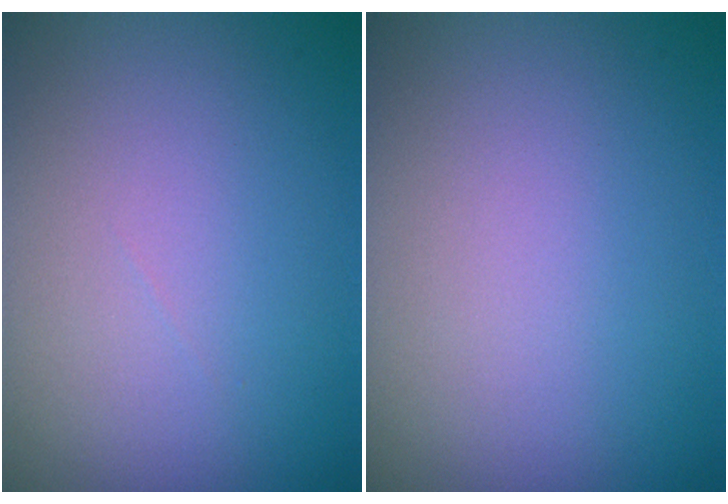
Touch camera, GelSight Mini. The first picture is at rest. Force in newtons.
{"total": 0.0}